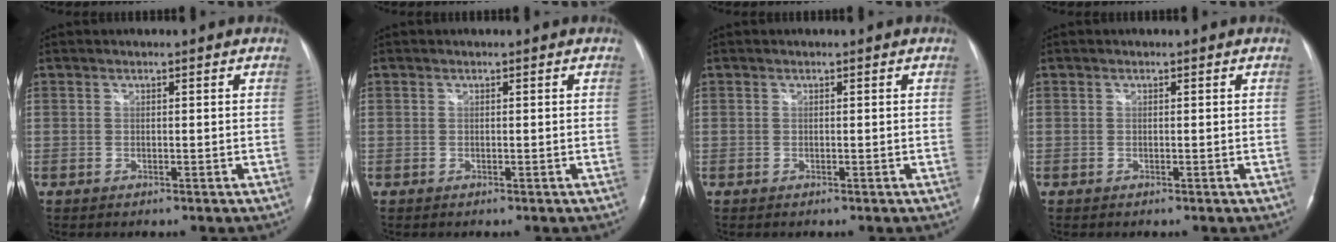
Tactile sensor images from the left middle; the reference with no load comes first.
{"total": 0.0}
{"total": 0.0}
{"total": 0.0}